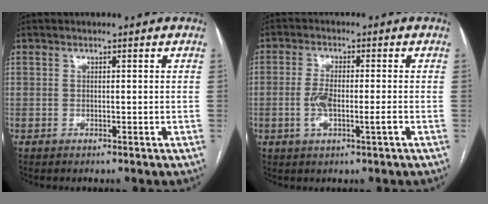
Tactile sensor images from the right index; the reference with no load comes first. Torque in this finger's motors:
{"motor_torque": [0.14, 0.16, 0.20, 0.06]}